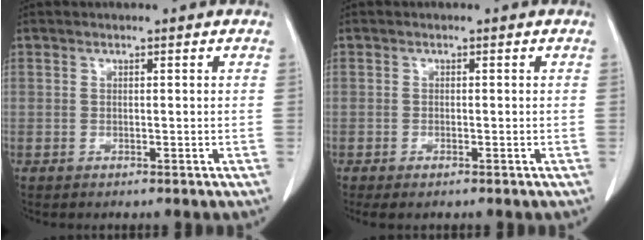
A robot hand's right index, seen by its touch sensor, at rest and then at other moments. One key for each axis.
{"total": 1.7, "fx": -1.3, "fy": 0.4, "fz": 1.1, "tx": -0.017, "ty": -0.003, "tz": -0.018}